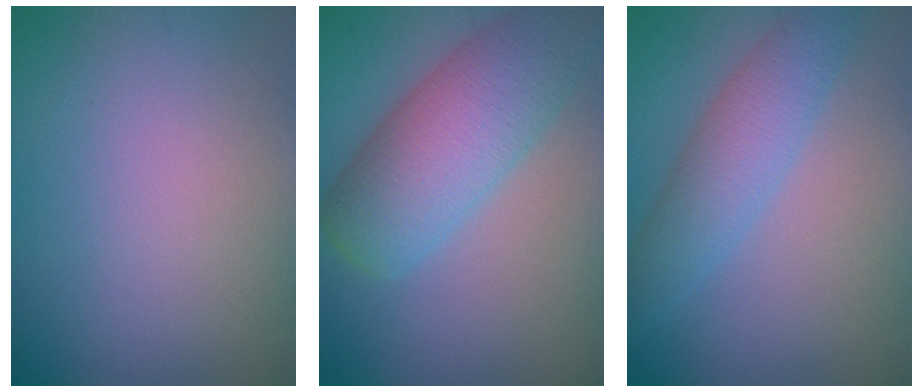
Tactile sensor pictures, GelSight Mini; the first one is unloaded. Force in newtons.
{"total": 7.9, "press": 7.9, "slide": 0.3}
{"total": 4.1, "press": 4.1, "slide": 0.0}